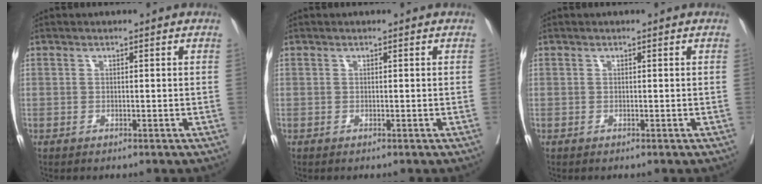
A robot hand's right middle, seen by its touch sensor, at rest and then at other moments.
{"total": 0.0}
{"total": 0.0}